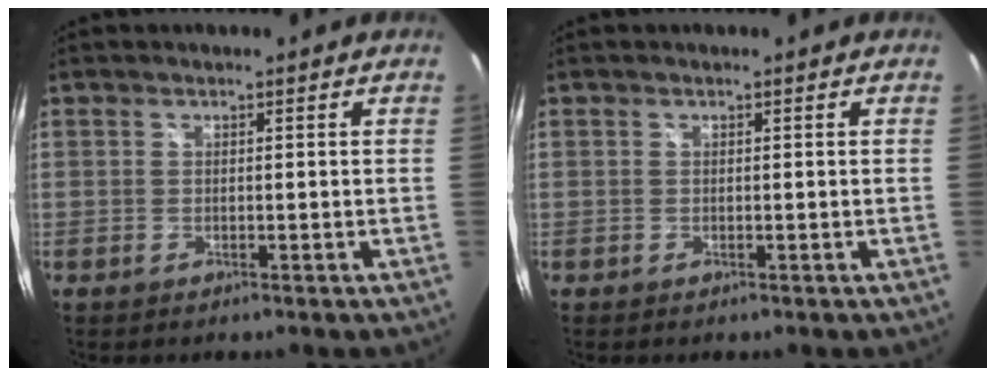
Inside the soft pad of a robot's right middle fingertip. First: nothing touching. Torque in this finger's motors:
{"motor_torque": [-0.03, -0.34, 0.03, 0.01]}